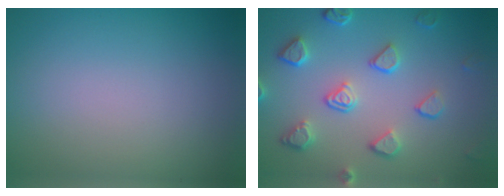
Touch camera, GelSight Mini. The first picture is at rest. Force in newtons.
{"total": 4.1, "press": 3.8, "slide": 1.4}